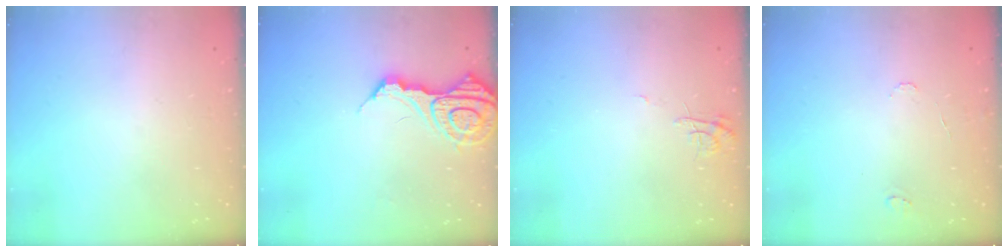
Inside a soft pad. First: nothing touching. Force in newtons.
{"total": 12.4, "press": 12.3, "slide": 1.3}
{"total": 4.6, "press": 4.6, "slide": 0.6}
{"total": 4.4, "press": 4.4, "slide": 0.5}